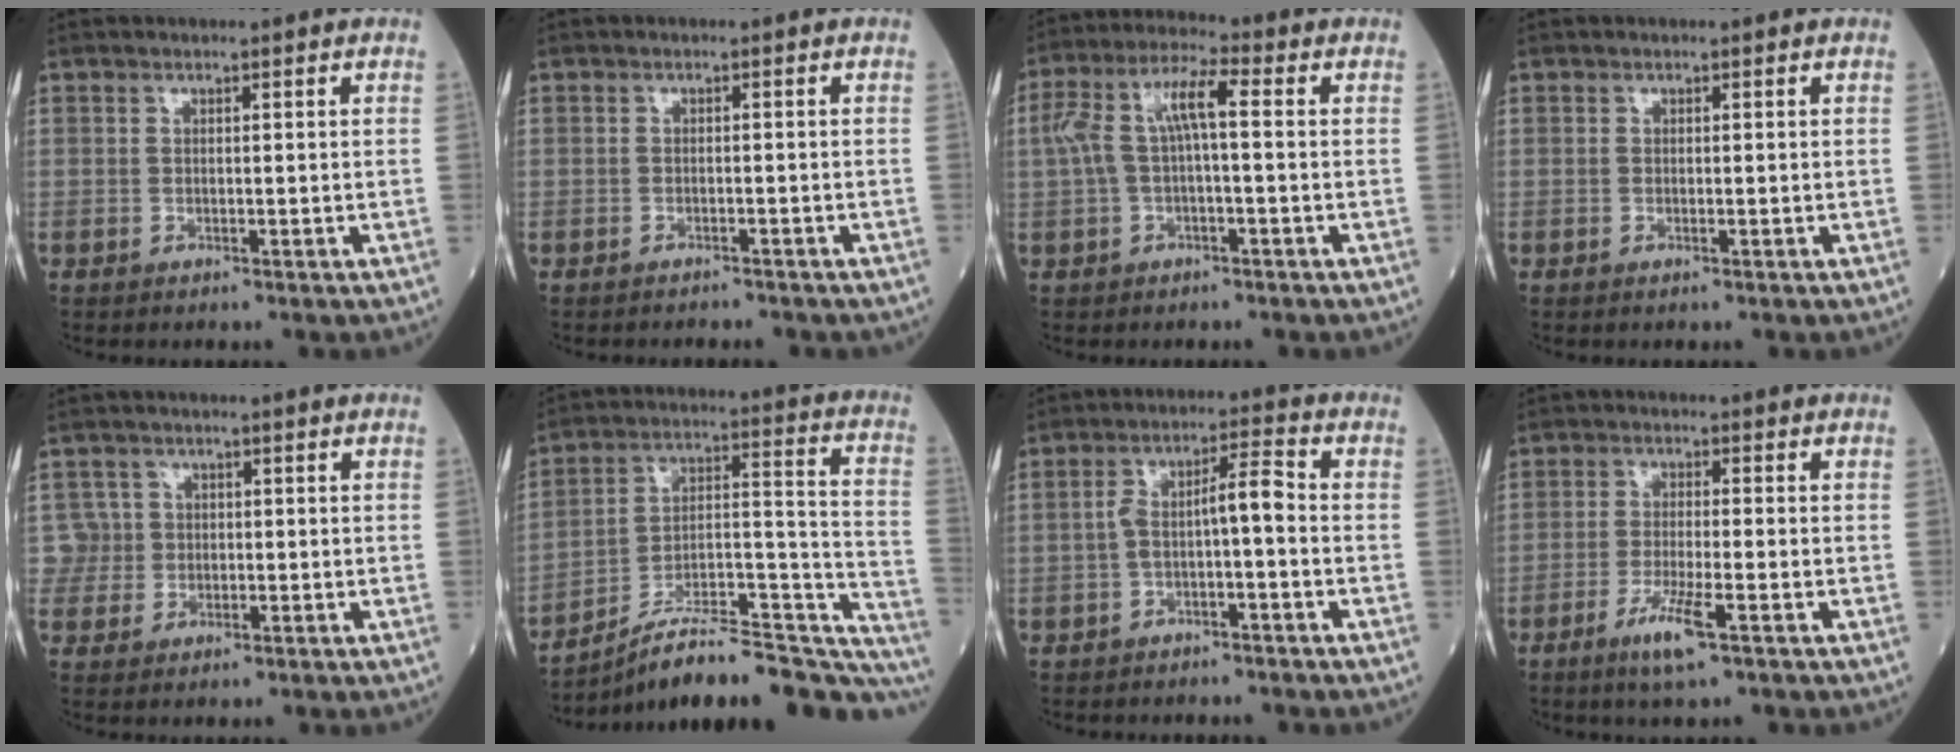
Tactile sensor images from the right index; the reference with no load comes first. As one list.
[{"total": 3.9, "force": [-3.6, 1.3, 0.7], "torque": [-0.010, 0.001, -0.043]}, {"total": 7.7, "force": [0.6, 1.9, 7.4], "torque": [-0.160, 0.039, 0.010]}, {"total": 0.0}, {"total": 3.3, "force": [0.1, 3.2, -0.6], "torque": [0.032, 0.008, -0.002]}, {"total": 26.4, "force": [-22.7, 4.8, 12.5], "torque": [-0.110, 0.043, -0.332]}, {"total": 5.7, "force": [-1.3, 1.1, 5.4], "torque": [-0.101, 0.030, -0.021]}, {"total": 5.6, "force": [-3.2, 0.2, 4.6], "torque": [-0.088, -0.010, -0.060]}]